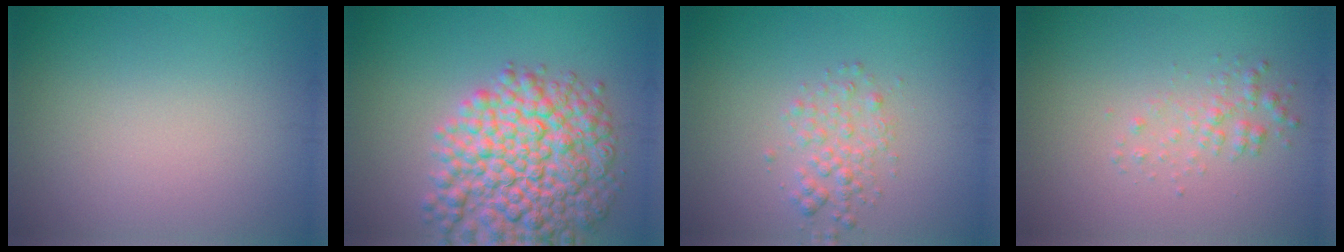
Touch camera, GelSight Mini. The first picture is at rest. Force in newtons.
{"total": 10.4, "press": 10.4, "slide": 0.4}
{"total": 2.1, "press": 2.1, "slide": 0.1}
{"total": 1.6, "press": 1.6, "slide": 0.0}